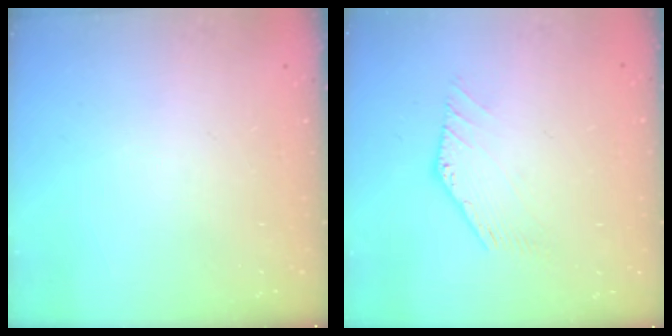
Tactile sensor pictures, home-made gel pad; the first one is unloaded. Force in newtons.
{"total": 0.0}